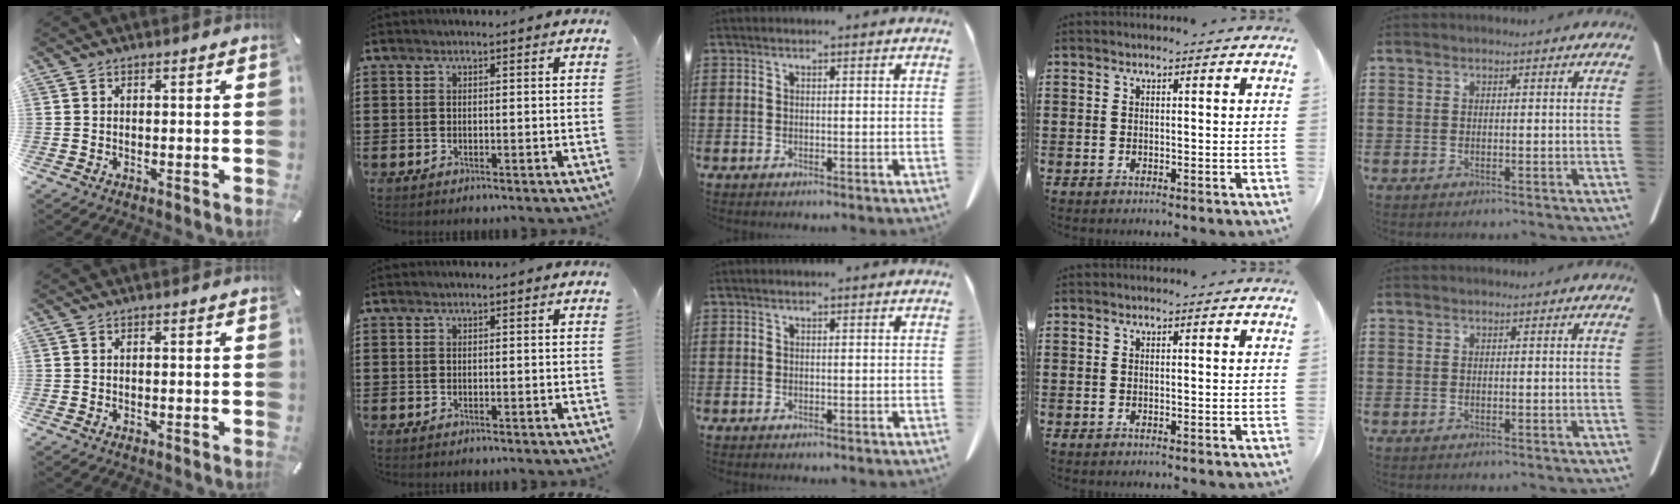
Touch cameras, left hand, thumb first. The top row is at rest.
{}